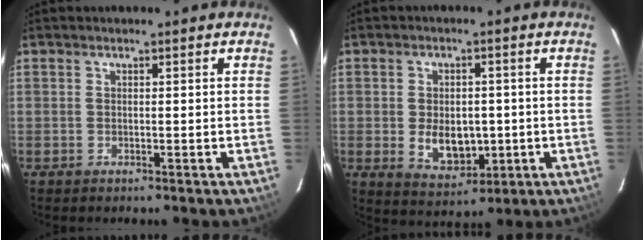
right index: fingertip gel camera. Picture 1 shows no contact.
{"total": 8.1, "force": [-1.2, 5.6, 5.7], "torque": [-0.110, -0.006, -0.003]}